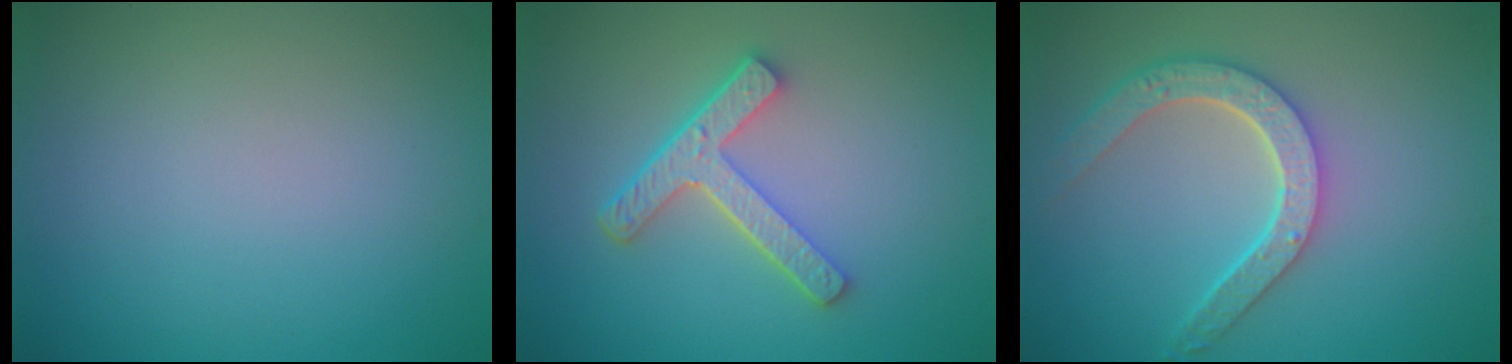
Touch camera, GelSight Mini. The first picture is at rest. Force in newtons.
{"total": 4.2, "press": 3.1, "slide": 2.8}
{"total": 4.6, "press": 3.7, "slide": 2.7}